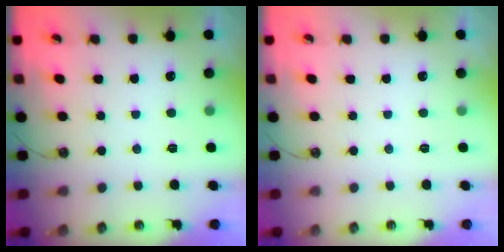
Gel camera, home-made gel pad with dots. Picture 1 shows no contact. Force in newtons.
{"total": 0.0}